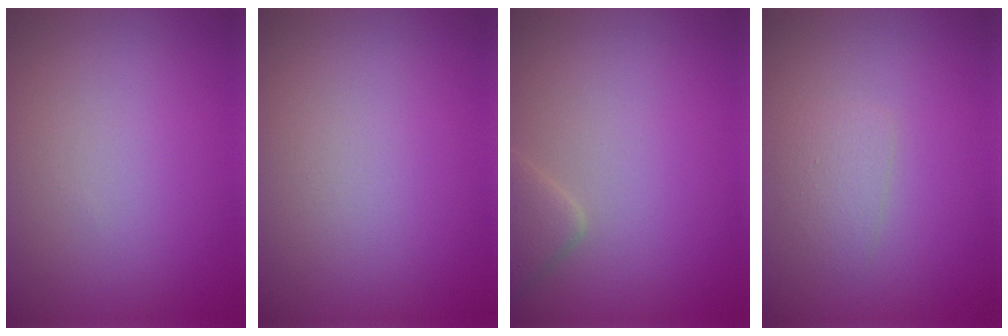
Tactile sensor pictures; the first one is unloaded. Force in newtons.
{"total": 0.0}
{"total": 1.8, "press": 1.8, "slide": 0.2}
{"total": 1.6, "press": 1.6, "slide": 0.0}